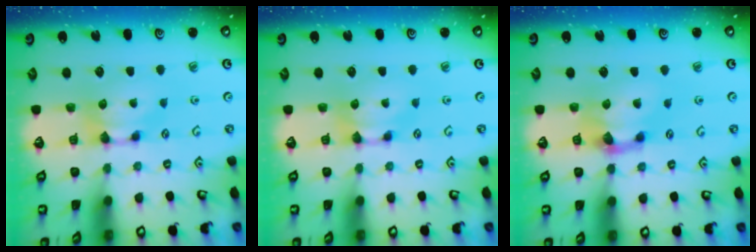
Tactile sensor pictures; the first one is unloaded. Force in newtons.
{"total": 0.0}
{"total": 2.3, "press": 1.4, "slide": 1.8}